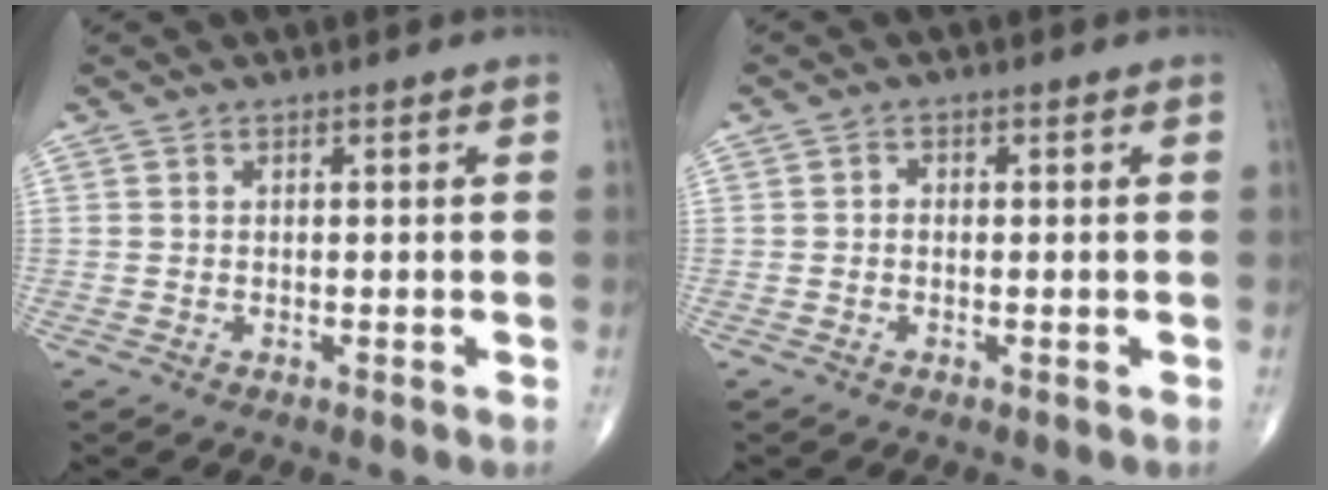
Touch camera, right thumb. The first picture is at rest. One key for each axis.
{"total": 0.9, "fx": -0.1, "fy": 0.7, "fz": 0.6, "tx": -0.006, "ty": 0.002, "tz": -0.005}